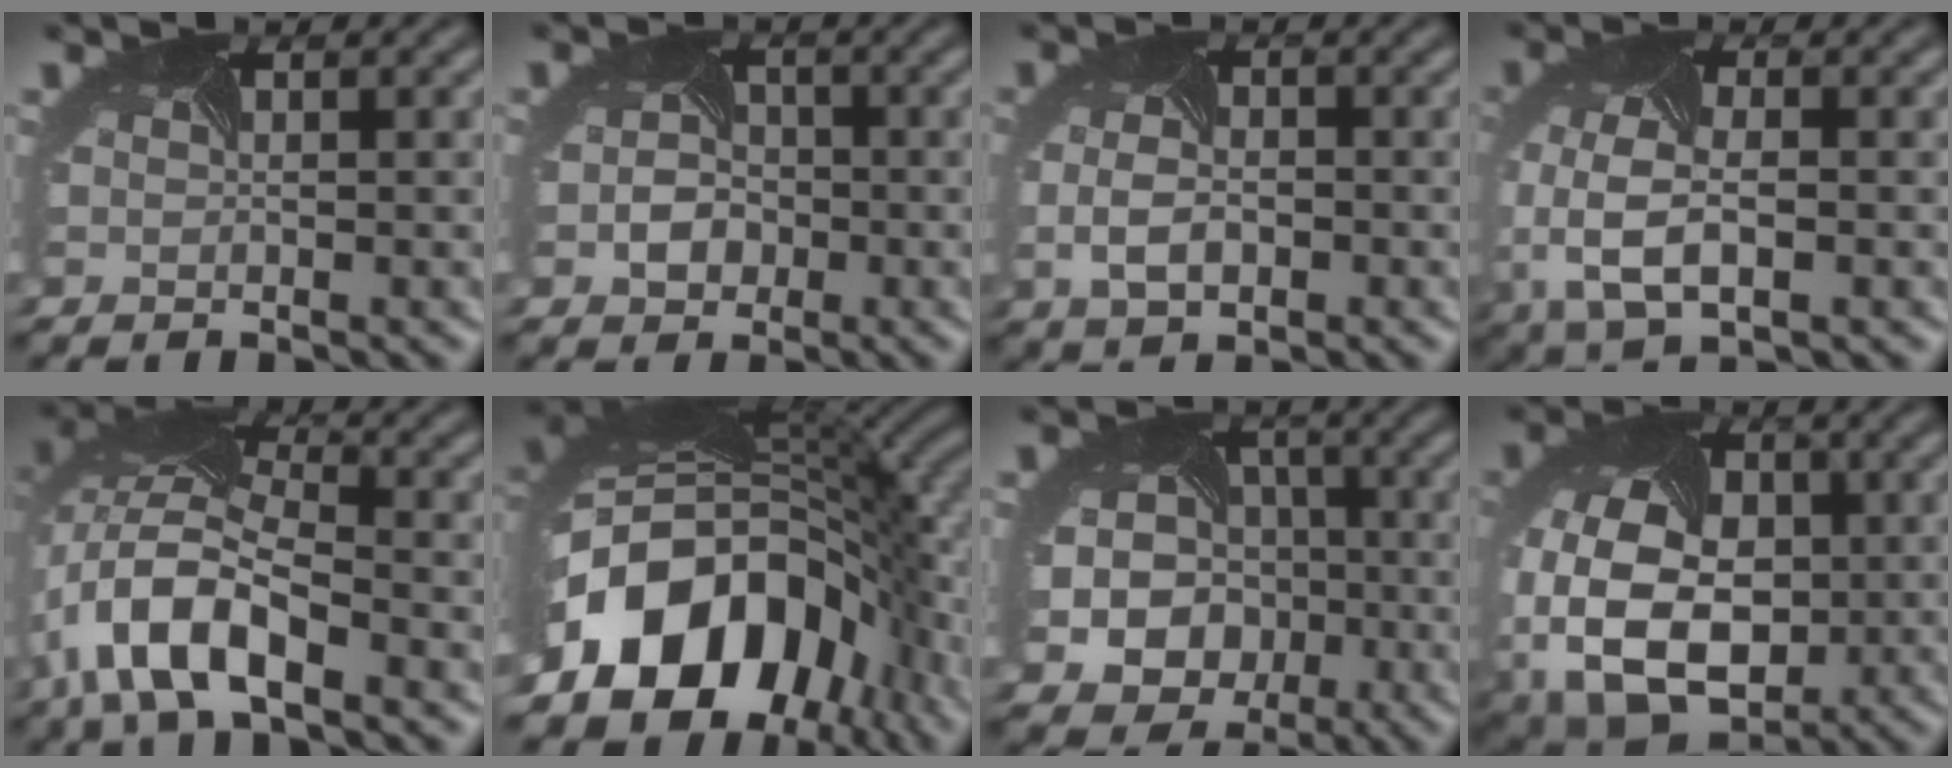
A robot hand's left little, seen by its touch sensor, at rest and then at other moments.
{"total": 2.7, "force": [-1.3, 2.1, 1.1], "torque": [-0.022, -0.003, -0.021]}
{"total": 3.2, "force": [-1.1, 2.0, 2.3], "torque": [-0.055, -0.006, -0.007]}
{"total": 6.0, "force": [-2.1, 3.1, 4.7], "torque": [-0.118, -0.016, -0.031]}
{"total": 9.6, "force": [-4.8, 4.1, 7.3], "torque": [-0.157, 0.005, -0.088]}
{"total": 16.2, "force": [-6.0, 11.3, 10.0], "torque": [-0.195, -0.032, -0.087]}
{"total": 11.1, "force": [-3.4, 9.7, 4.5], "torque": [-0.084, -0.027, -0.065]}
{"total": 13.3, "force": [-3.4, 9.1, 9.1], "torque": [-0.205, -0.039, -0.044]}